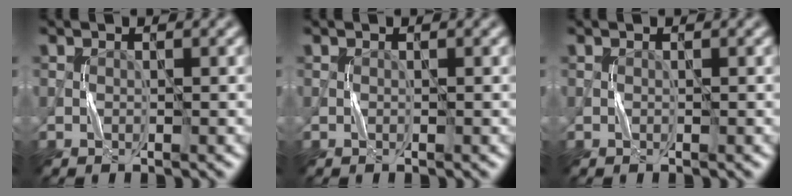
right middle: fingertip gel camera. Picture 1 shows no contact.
{"total": 0.0}
{"total": 0.0}